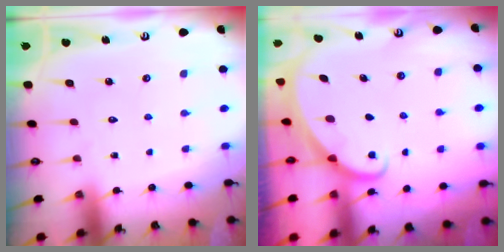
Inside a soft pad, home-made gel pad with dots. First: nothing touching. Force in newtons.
{"total": 1.4, "press": 1.4, "slide": 0.1}